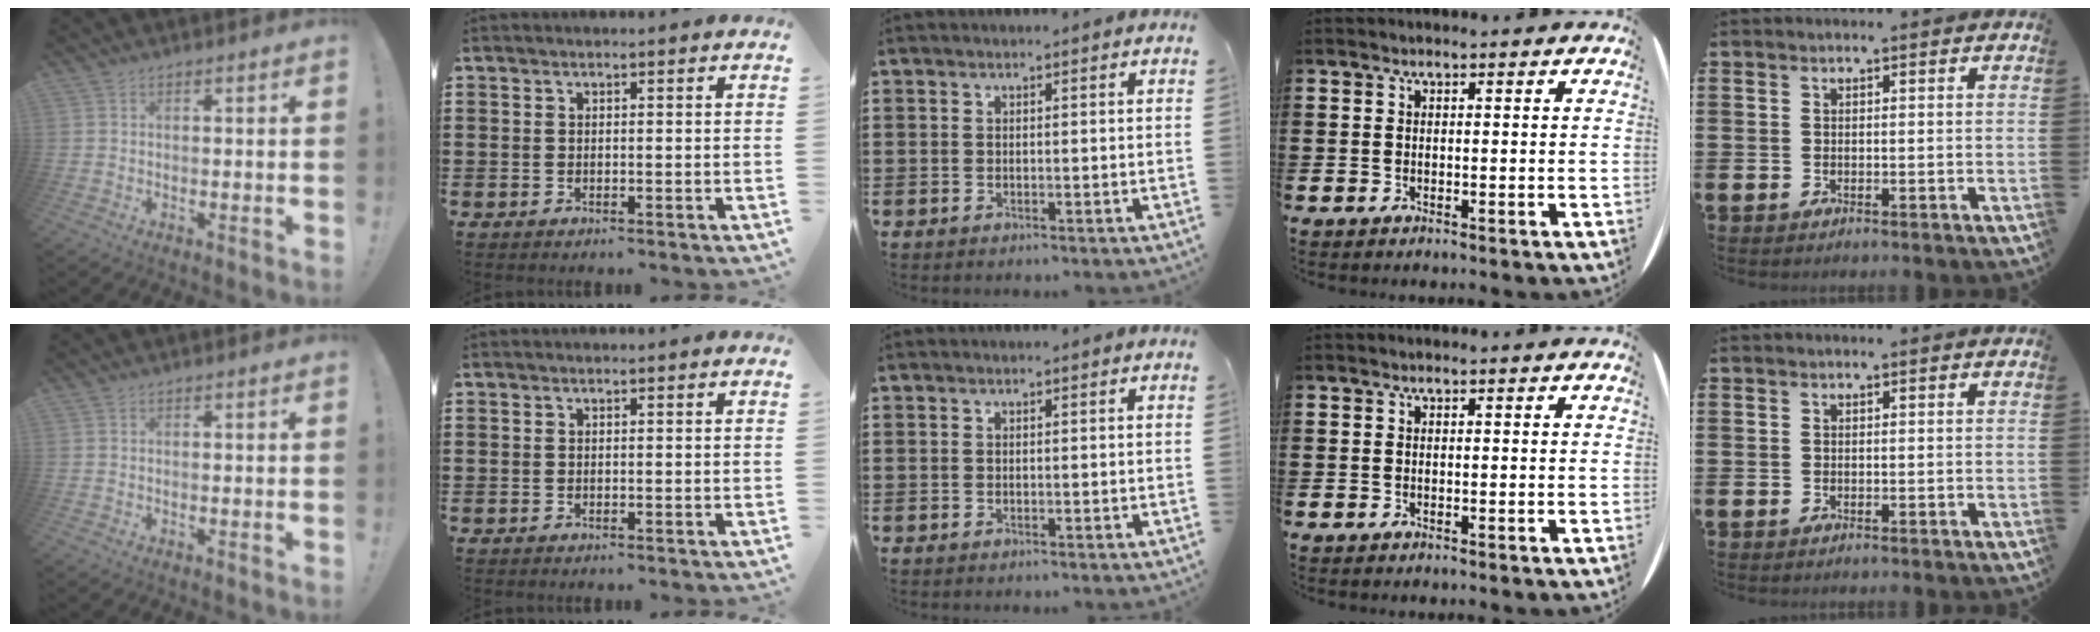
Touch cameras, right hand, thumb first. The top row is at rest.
{}